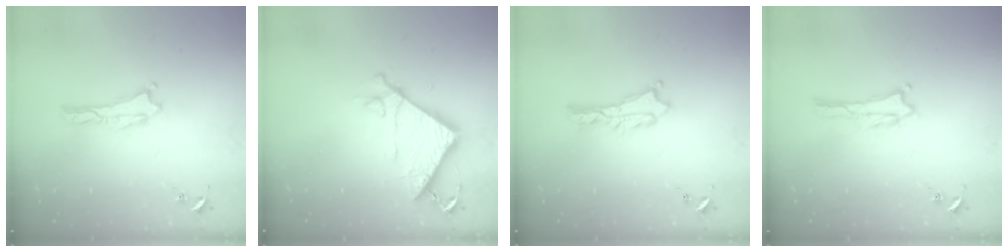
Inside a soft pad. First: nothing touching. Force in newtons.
{"total": 7.9, "press": 7.8, "slide": 0.6}
{"total": 1.1, "press": 1.1, "slide": 0.2}
{"total": 0.0}